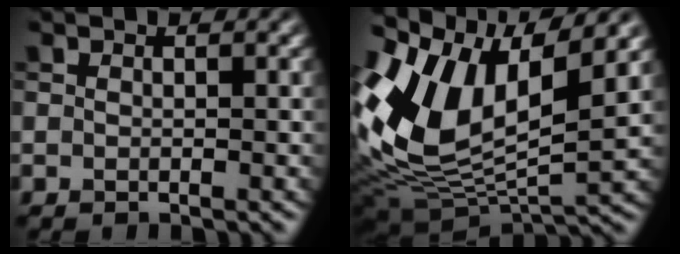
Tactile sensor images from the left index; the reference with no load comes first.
{"total": 11.9, "force": [4.0, 6.4, 9.2], "torque": [-0.188, 0.007, 0.071]}